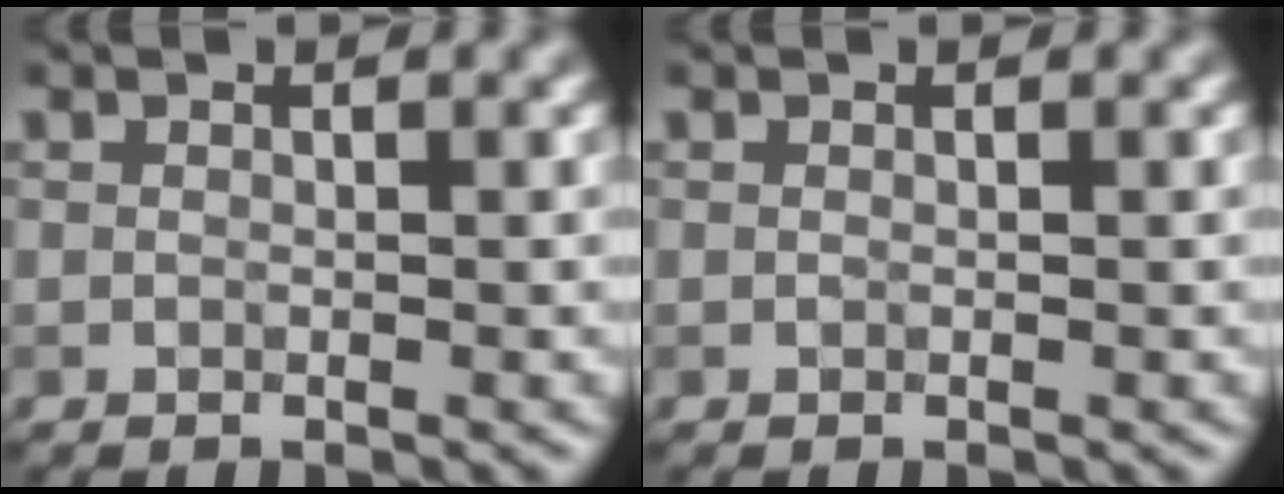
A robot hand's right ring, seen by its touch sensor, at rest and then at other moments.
{"total": 0.0}